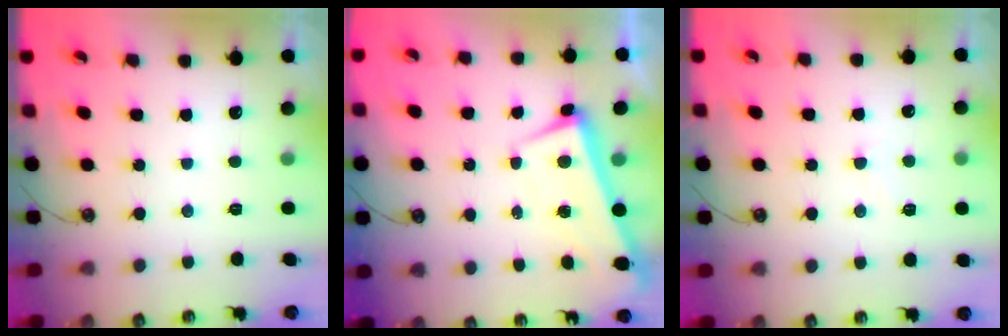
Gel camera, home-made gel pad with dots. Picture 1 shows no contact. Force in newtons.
{"total": 1.5, "press": 0.4, "slide": 1.4}
{"total": 3.4, "press": 3.3, "slide": 0.6}